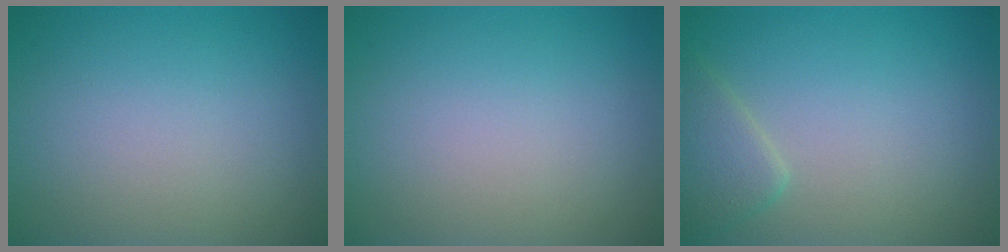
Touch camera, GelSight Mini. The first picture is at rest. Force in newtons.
{"total": 0.0}
{"total": 2.2, "press": 2.2, "slide": 0.2}